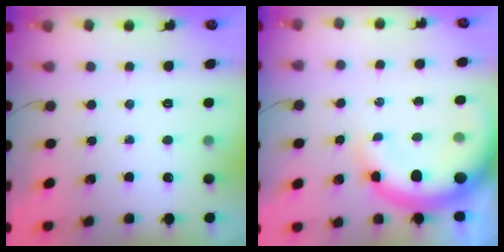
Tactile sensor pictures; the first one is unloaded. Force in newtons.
{"total": 11.7, "press": 11.5, "slide": 2.3}